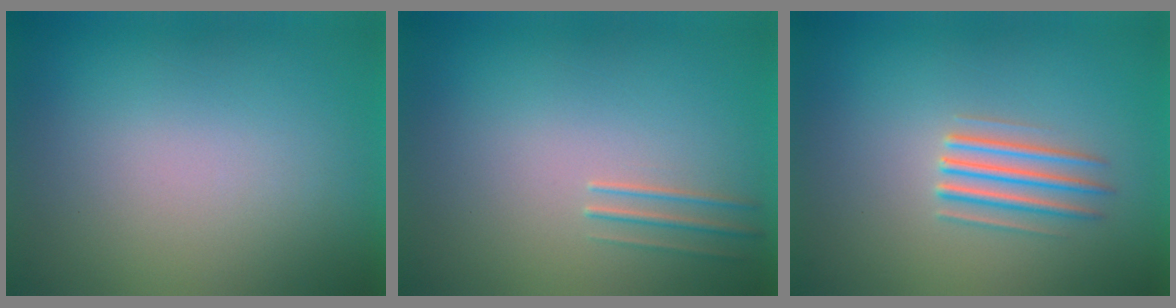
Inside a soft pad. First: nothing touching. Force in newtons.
{"total": 1.2}
{"total": 2.8}